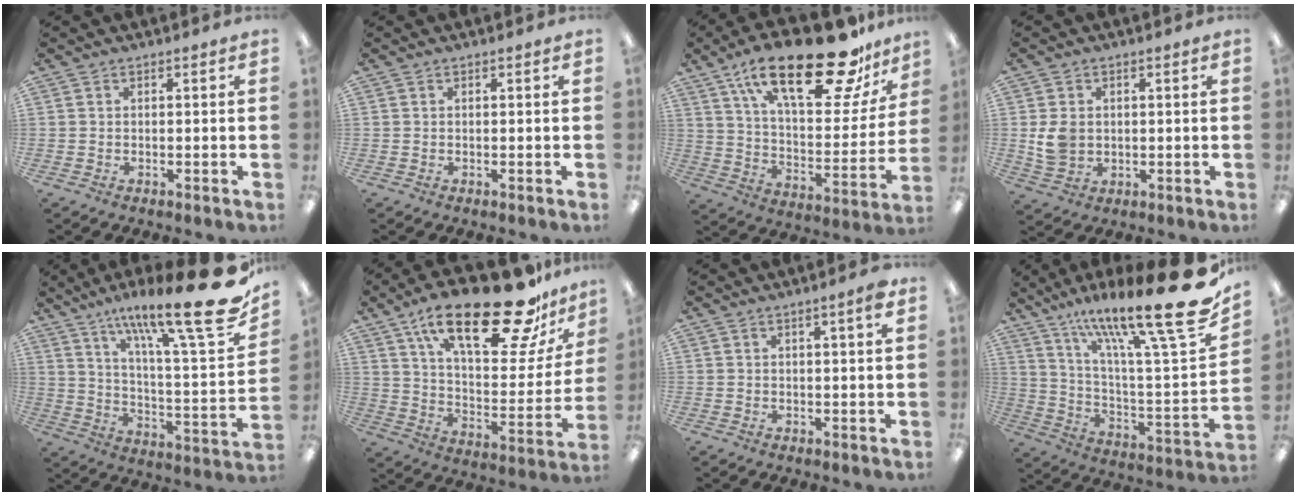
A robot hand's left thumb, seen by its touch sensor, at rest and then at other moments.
{"total": 0.0}
{"total": 28.0, "force": [18.7, 9.3, 18.7], "torque": [-0.293, -0.111, 0.306]}
{"total": 6.3, "force": [0.6, 5.3, 3.3], "torque": [-0.062, 0.003, 0.011]}
{"total": 23.0, "force": [16.0, 3.7, 16.1], "torque": [-0.231, -0.117, 0.250]}
{"total": 28.0, "force": [18.5, 9.2, 18.8], "torque": [-0.288, -0.115, 0.300]}
{"total": 2.6, "force": [1.5, 0.2, 2.1], "torque": [-0.036, -0.001, 0.023]}
{"total": 25.5, "force": [17.5, 3.3, 18.3], "torque": [-0.276, -0.124, 0.276]}